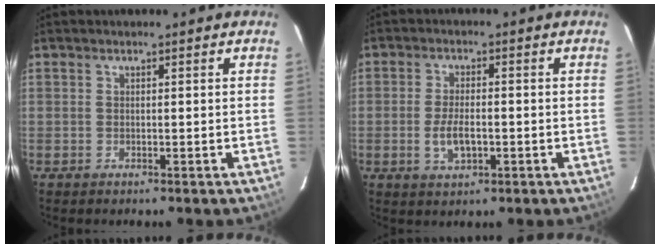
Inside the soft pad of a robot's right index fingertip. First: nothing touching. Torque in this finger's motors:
{"motor_torque": [0.02, 0.07, 0.04, 0.05]}